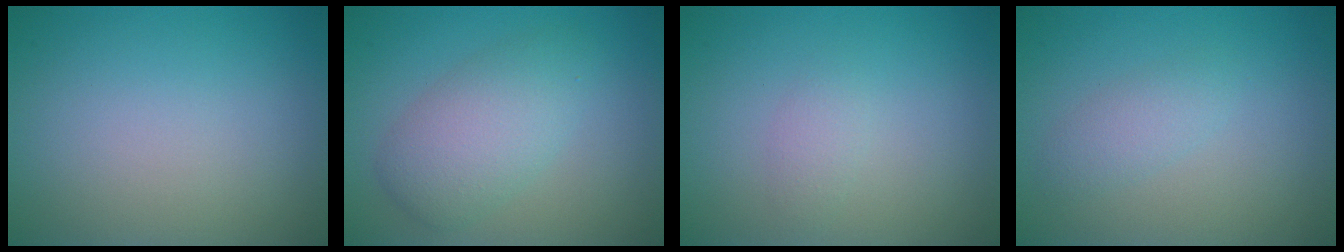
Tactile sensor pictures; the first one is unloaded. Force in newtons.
{"total": 4.5, "press": 4.5, "slide": 0.2}
{"total": 1.2, "press": 1.2, "slide": 0.0}
{"total": 1.6, "press": 1.6, "slide": 0.1}